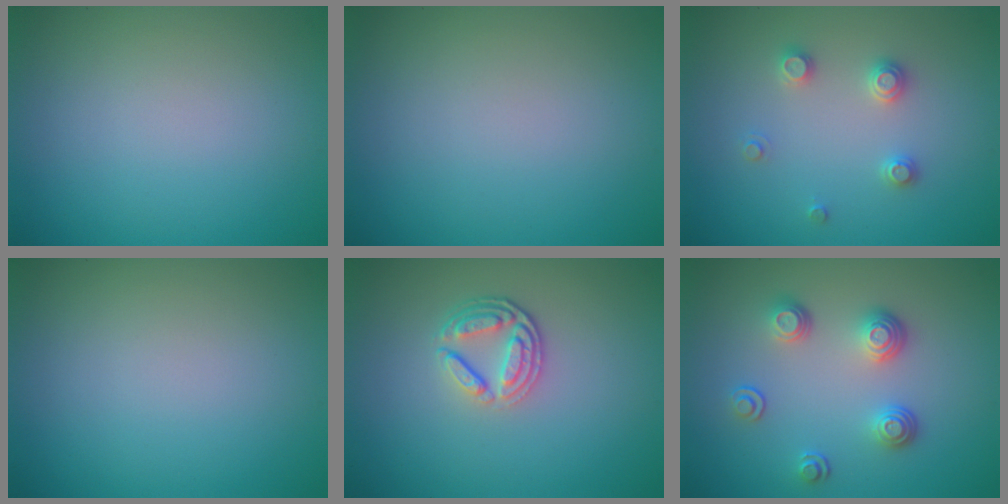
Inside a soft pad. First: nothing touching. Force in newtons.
{"total": 0.0}
{"total": 2.0, "press": 2.0, "slide": 0.2}
{"total": 0.0}
{"total": 3.4, "press": 2.7, "slide": 2.0}
{"total": 3.3, "press": 2.6, "slide": 2.1}